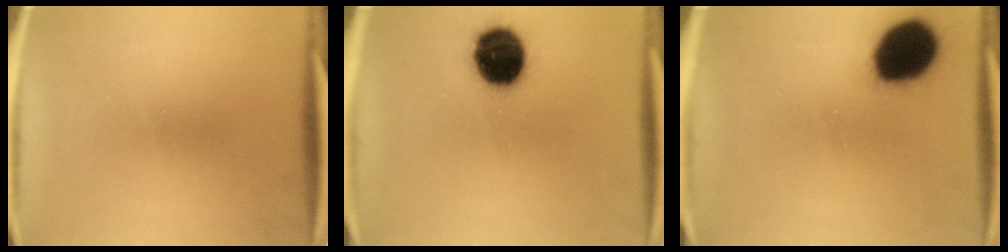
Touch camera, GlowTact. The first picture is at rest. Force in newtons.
{"total": 15.4}
{"total": 17.7}